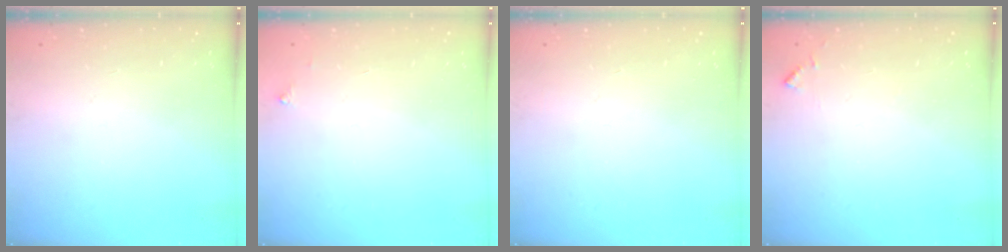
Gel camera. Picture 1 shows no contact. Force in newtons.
{"total": 2.5, "press": 2.5, "slide": 0.4}
{"total": 0.0}
{"total": 5.8, "press": 5.7, "slide": 0.7}